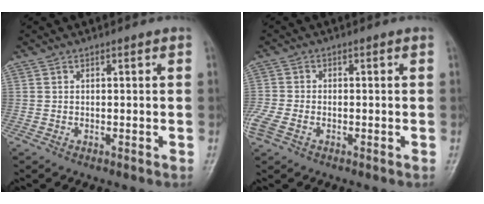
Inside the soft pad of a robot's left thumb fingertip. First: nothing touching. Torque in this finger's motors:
{"motor_torque": [-0.10, 0.50, 0.66, 0.36, 0.18]}